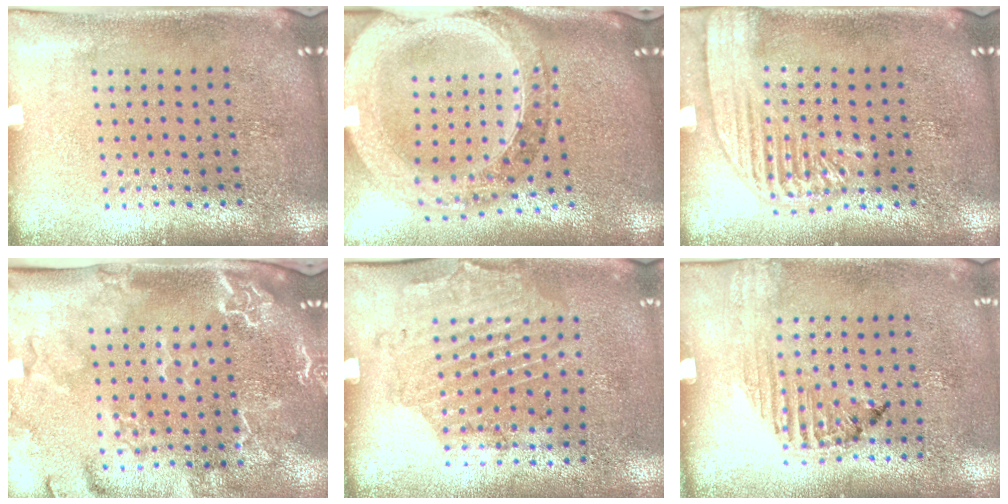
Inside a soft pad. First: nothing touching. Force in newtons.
{"total": 2.5, "press": 2.2, "slide": 1.2}
{"total": 1.8, "press": 1.8, "slide": 0.3}
{"total": 2.8, "press": 2.5, "slide": 1.4}
{"total": 1.8, "press": 1.2, "slide": 1.3}
{"total": 1.2, "press": 1.1, "slide": 0.4}